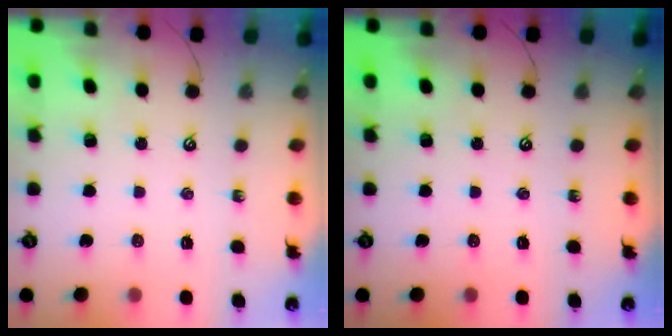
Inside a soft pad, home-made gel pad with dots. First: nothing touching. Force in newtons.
{"total": 0.0}